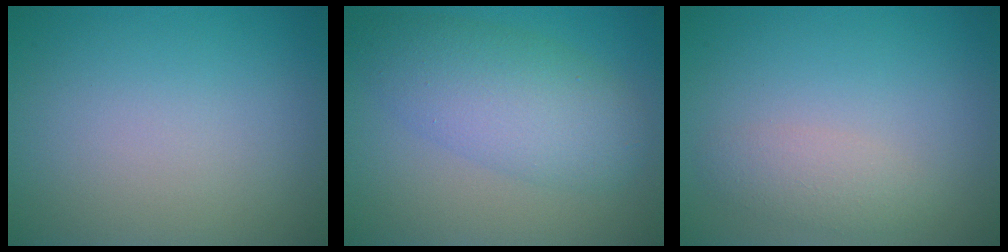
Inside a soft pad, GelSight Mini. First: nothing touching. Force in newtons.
{"total": 6.1, "press": 6.1, "slide": 0.0}
{"total": 1.9, "press": 1.9, "slide": 0.0}